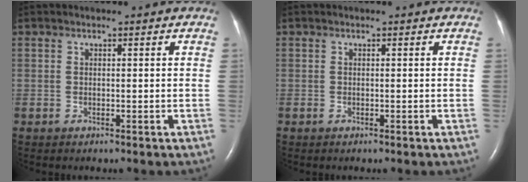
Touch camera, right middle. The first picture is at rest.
{"total": 0.0}